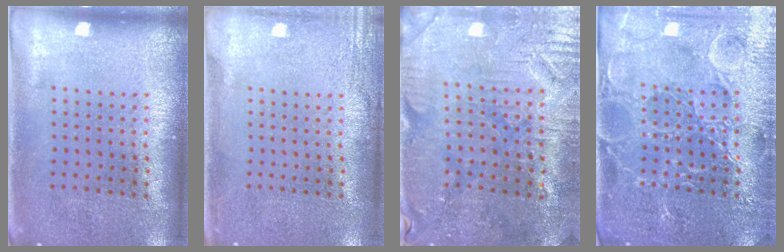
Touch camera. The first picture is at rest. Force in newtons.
{"total": 2.2, "press": 2.2, "slide": 0.4}
{"total": 1.4, "press": 1.4, "slide": 0.4}
{"total": 4.7, "press": 4.6, "slide": 1.2}